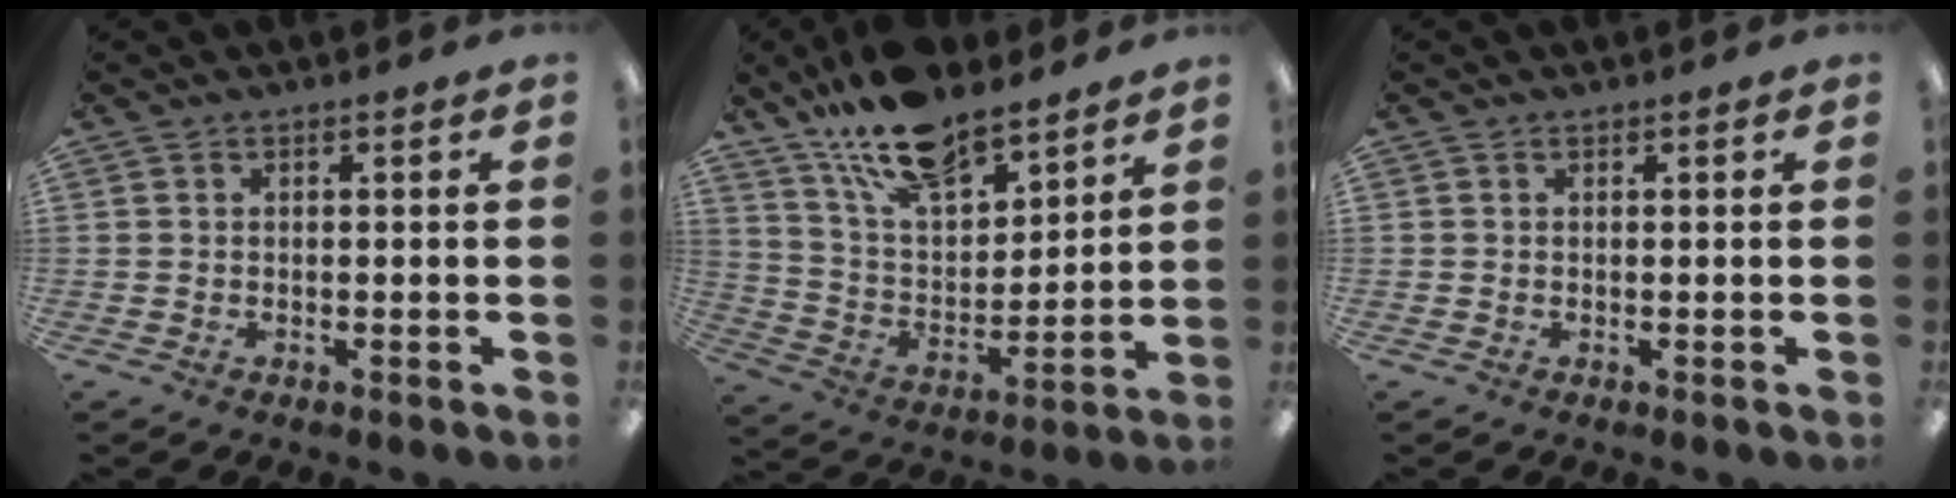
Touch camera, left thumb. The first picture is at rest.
{"total": 16.7, "force": [13.4, 6.4, 7.6], "torque": [-0.152, -0.073, 0.243]}
{"total": 0.0}